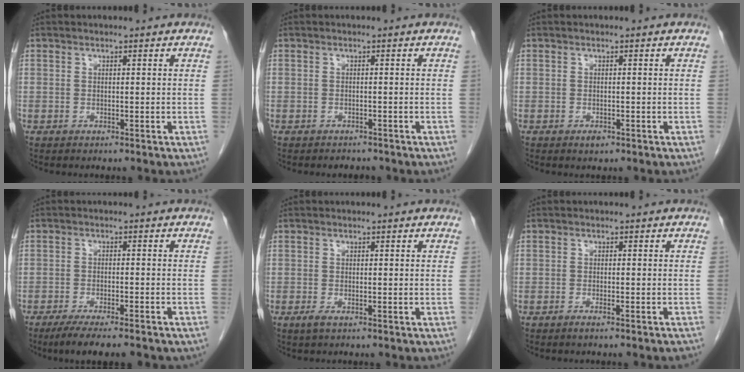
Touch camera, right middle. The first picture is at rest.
{"total": 1.7, "force": [-1.5, 0.7, 0.0], "torque": [-0.006, -0.002, -0.023]}
{"total": 1.0, "force": [-0.6, 0.4, 0.6], "torque": [-0.010, 0.000, -0.006]}
{"total": 9.1, "force": [-7.3, 1.5, 5.3], "torque": [-0.074, -0.015, -0.105]}
{"total": 1.0, "force": [-0.5, 0.2, 0.8], "torque": [-0.018, -0.003, -0.008]}
{"total": 2.1, "force": [-1.7, -0.2, 1.3], "torque": [-0.016, 0.000, -0.023]}